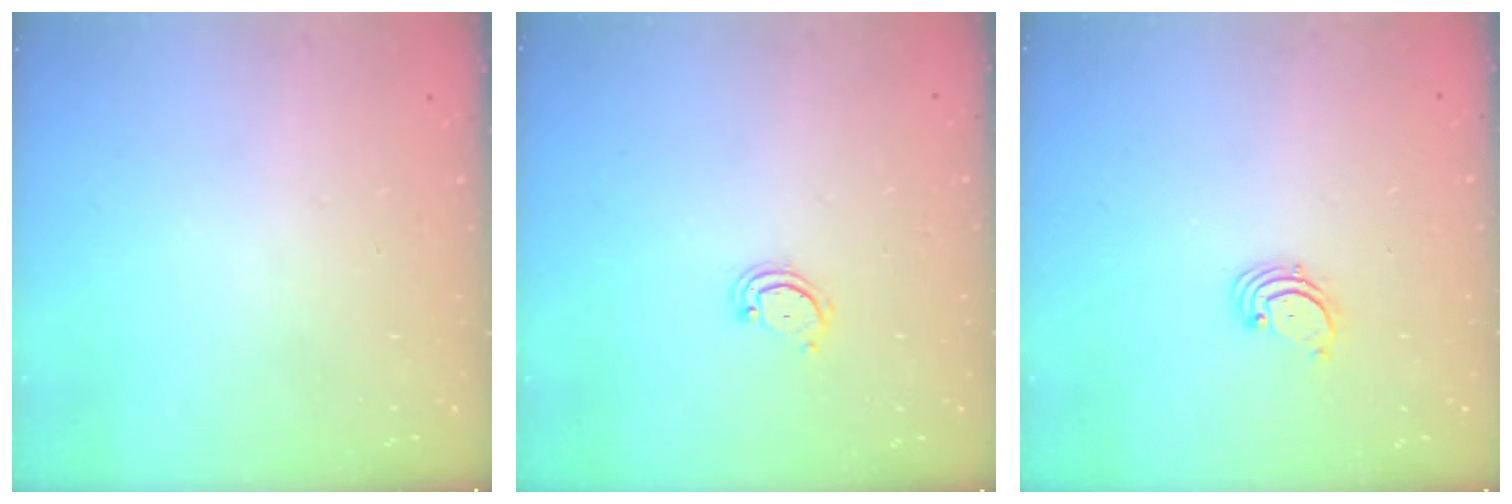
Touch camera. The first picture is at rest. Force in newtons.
{"total": 2.6, "press": 2.6, "slide": 0.3}
{"total": 1.7, "press": 1.6, "slide": 0.2}